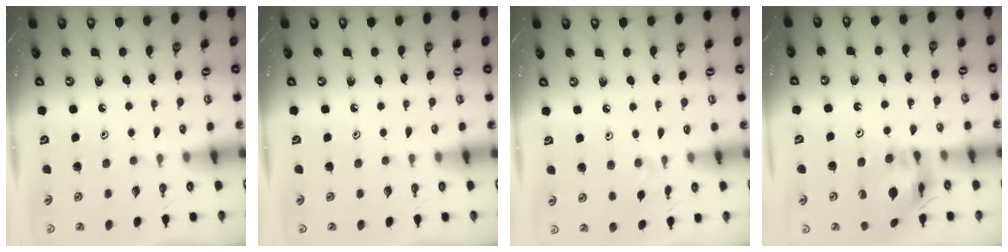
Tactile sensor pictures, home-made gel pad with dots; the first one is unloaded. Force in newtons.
{"total": 0.0}
{"total": 1.8, "press": 1.7, "slide": 0.4}
{"total": 13.6, "press": 13.5, "slide": 1.7}